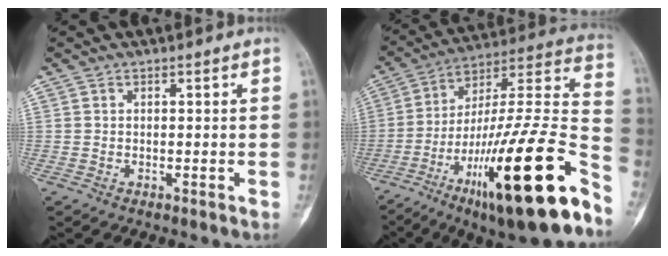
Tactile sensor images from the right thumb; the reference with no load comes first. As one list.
[{"total": 31.3, "force": [-15.6, 5.4, 26.5], "torque": [-0.379, 0.063, -0.250]}]